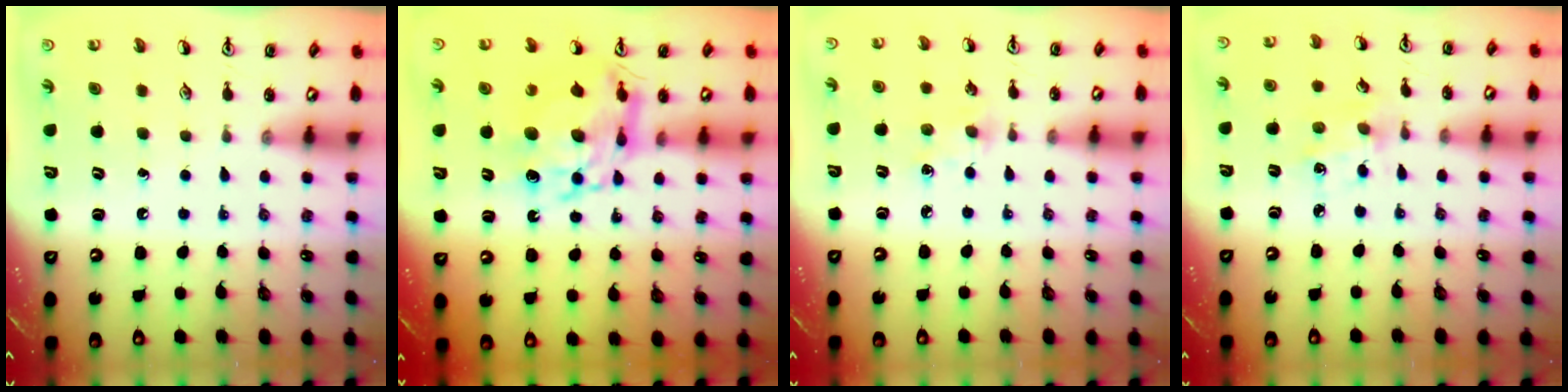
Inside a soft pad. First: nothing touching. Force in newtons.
{"total": 13.6, "press": 13.6, "slide": 1.5}
{"total": 5.1, "press": 5.0, "slide": 0.8}
{"total": 2.5, "press": 2.5, "slide": 0.4}